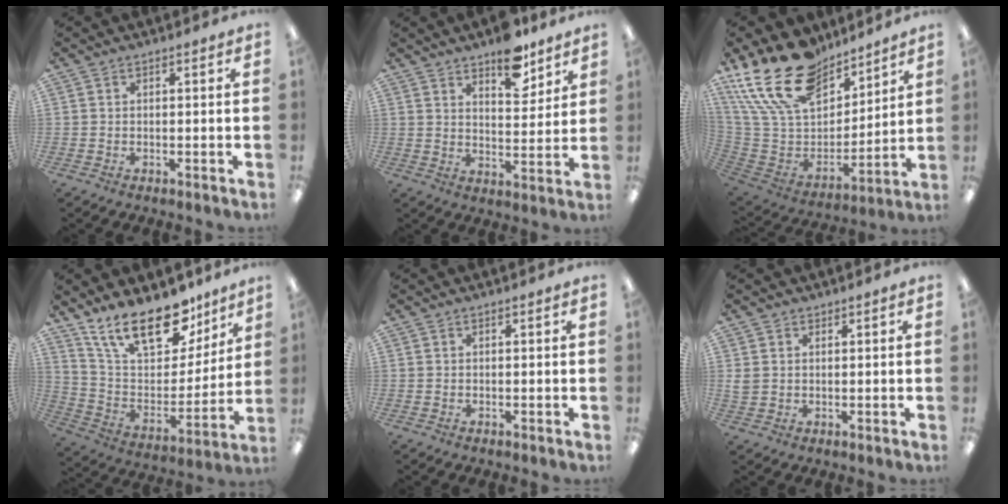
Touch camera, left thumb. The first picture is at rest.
{"total": 10.1, "force": [7.8, 4.3, 4.8], "torque": [-0.045, -0.053, 0.133]}
{"total": 23.6, "force": [16.4, 12.5, 11.5], "torque": [-0.249, -0.098, 0.304]}
{"total": 22.1, "force": [15.3, 10.2, 12.3], "torque": [-0.212, -0.090, 0.275]}
{"total": 0.0}
{"total": 2.2, "force": [1.2, 1.8, 0.7], "torque": [-0.016, 0.003, 0.022]}